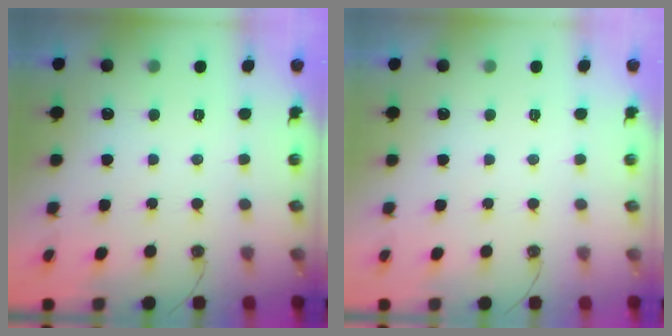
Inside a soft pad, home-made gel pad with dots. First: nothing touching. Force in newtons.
{"total": 0.0}